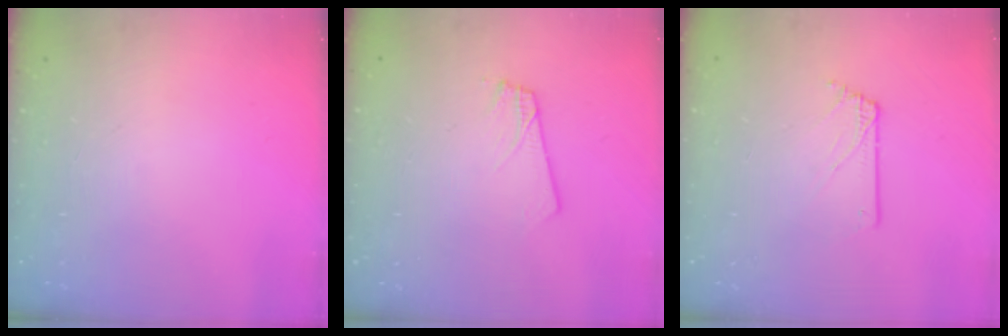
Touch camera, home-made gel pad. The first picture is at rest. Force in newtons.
{"total": 1.8, "press": 1.8, "slide": 0.1}
{"total": 1.5, "press": 1.5, "slide": 0.1}